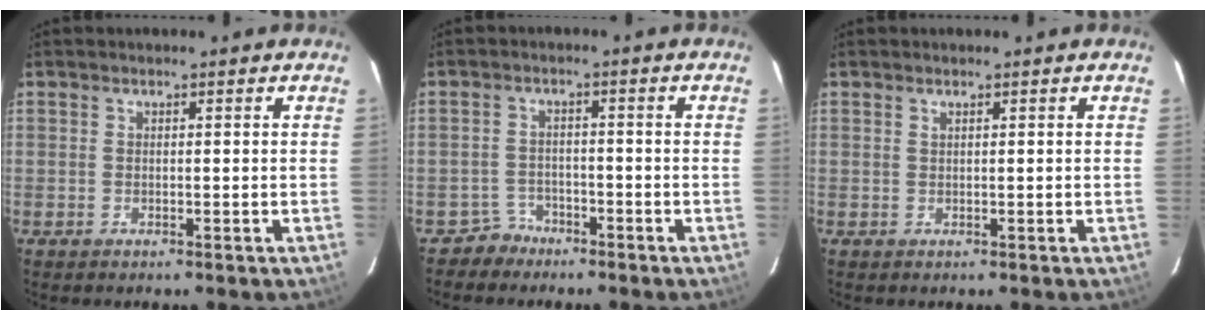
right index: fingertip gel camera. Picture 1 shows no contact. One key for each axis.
{"total": 2.8, "fx": -2.0, "fy": 1.8, "fz": -0.5, "tx": 0.006, "ty": 0.012, "tz": -0.036}
{"total": 0.0}